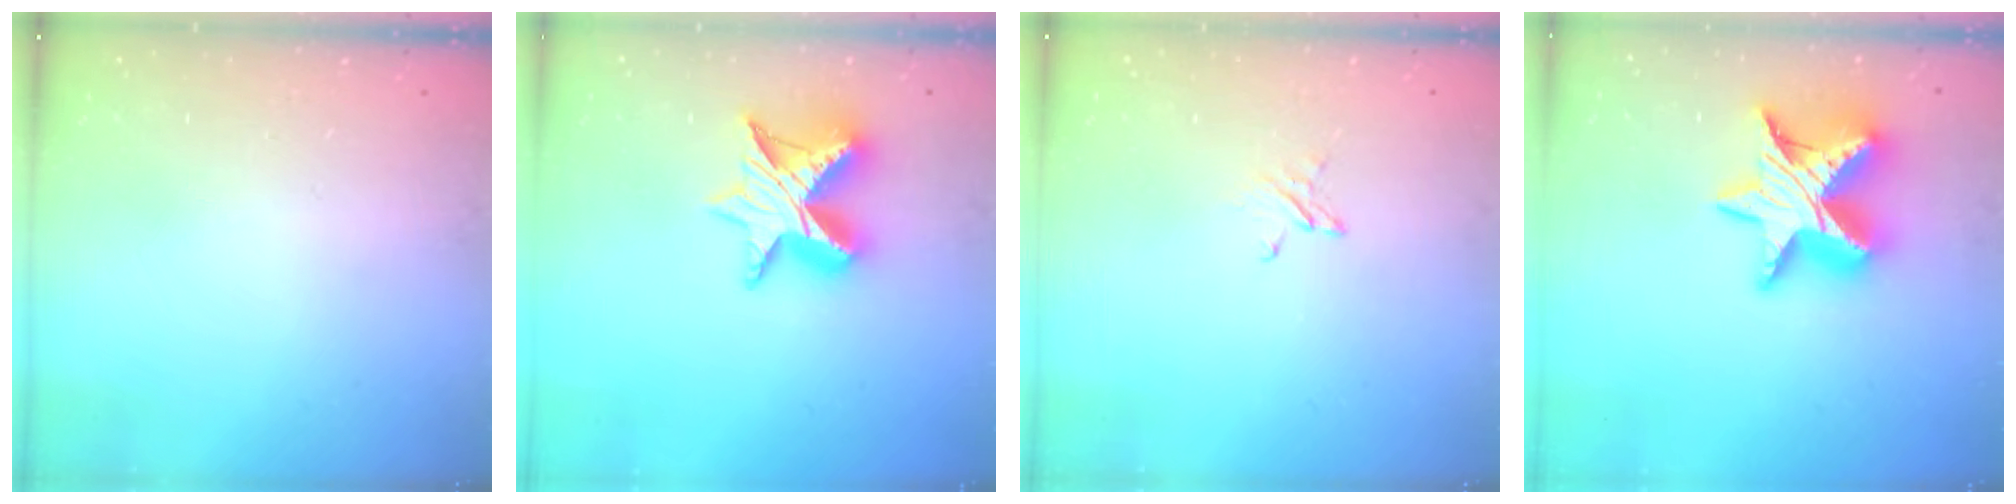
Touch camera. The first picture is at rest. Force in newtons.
{"total": 11.9, "press": 11.9, "slide": 0.8}
{"total": 2.5, "press": 2.4, "slide": 0.2}
{"total": 16.7, "press": 16.7, "slide": 1.5}